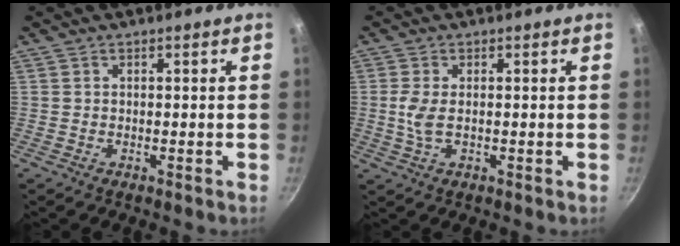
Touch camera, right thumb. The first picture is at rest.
{"total": 3.9, "force": [0.1, 1.8, 3.5], "torque": [-0.077, -0.001, 0.001]}